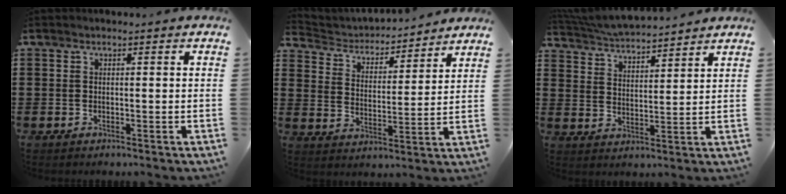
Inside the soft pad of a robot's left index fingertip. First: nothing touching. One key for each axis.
{"total": 3.4, "fx": 3.3, "fy": 1.0, "fz": 0.2, "tx": -0.027, "ty": -0.027, "tz": 0.048}
{"total": 5.3, "fx": 5.2, "fy": 0.2, "fz": 1.0, "tx": -0.041, "ty": -0.025, "tz": 0.093}